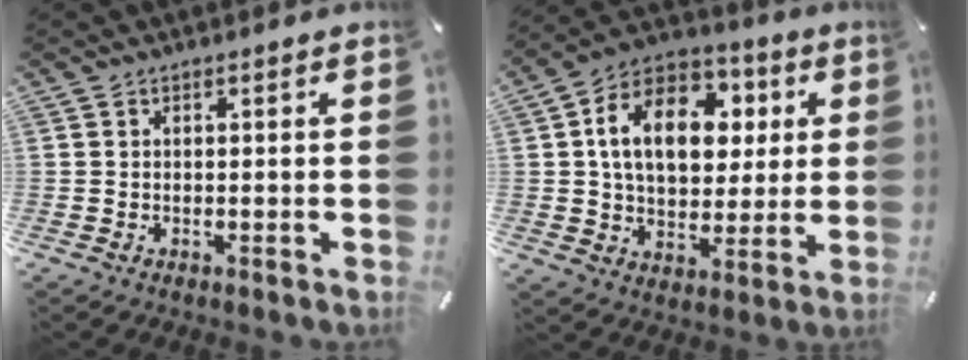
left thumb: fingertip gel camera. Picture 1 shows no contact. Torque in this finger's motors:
{"motor_torque": [2.19, 2.81, 1.51, -1.26, 0.26]}